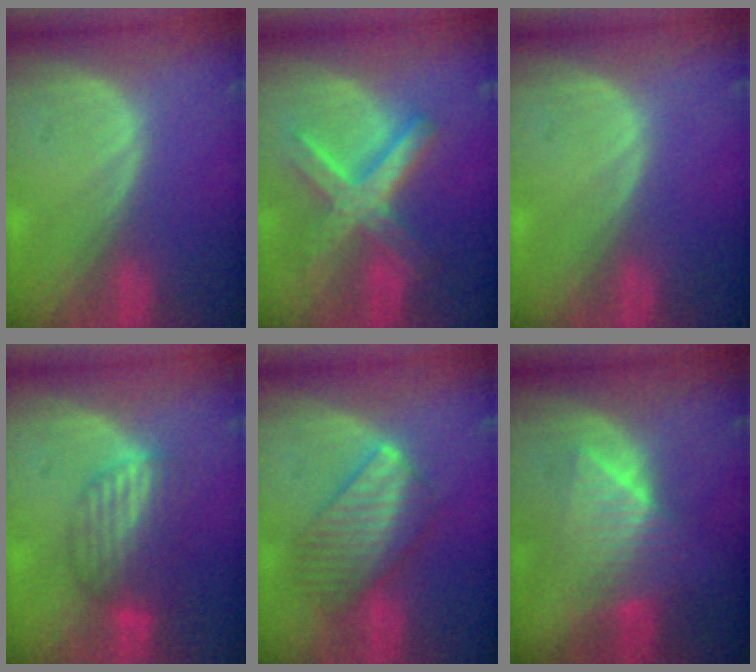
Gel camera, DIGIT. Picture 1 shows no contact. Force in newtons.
{"total": 8.7, "press": 8.6, "slide": 0.8}
{"total": 0.0}
{"total": 6.6, "press": 6.3, "slide": 2.0}
{"total": 7.4, "press": 7.4, "slide": 0.1}
{"total": 6.4, "press": 6.3, "slide": 0.3}